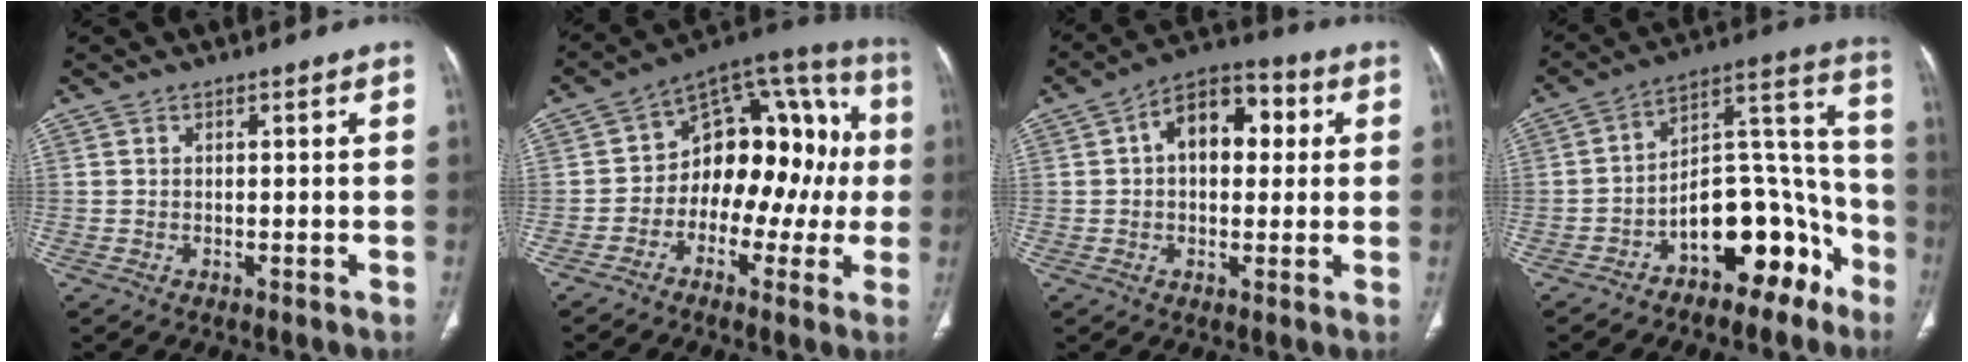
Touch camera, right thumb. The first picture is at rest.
{"total": 17.6, "force": [-1.2, 11.7, 13.1], "torque": [-0.112, 0.066, -0.029]}
{"total": 11.9, "force": [2.4, 7.5, 8.9], "torque": [-0.101, 0.027, 0.028]}
{"total": 16.6, "force": [-9.1, 8.7, 10.9], "torque": [-0.099, 0.123, -0.141]}